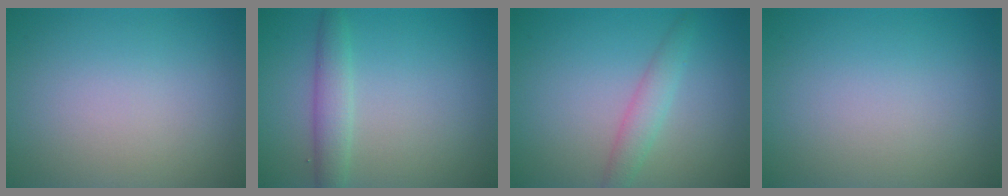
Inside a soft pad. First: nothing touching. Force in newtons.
{"total": 2.4, "press": 2.4, "slide": 0.1}
{"total": 2.2, "press": 2.2, "slide": 0.2}
{"total": 0.0}